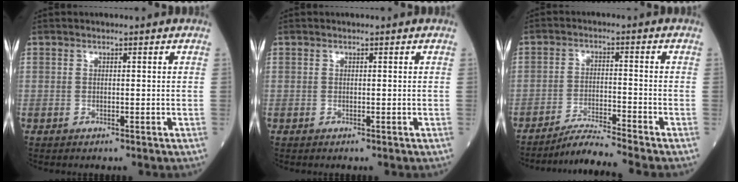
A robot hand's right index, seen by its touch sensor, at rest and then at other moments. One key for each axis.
{"total": 0.0}
{"total": 5.9, "fx": -5.3, "fy": -2.1, "fz": 1.4, "tx": -0.029, "ty": -0.021, "tz": -0.098}